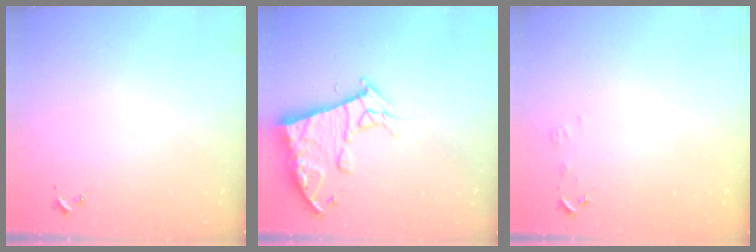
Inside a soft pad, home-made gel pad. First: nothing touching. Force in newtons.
{"total": 14.1, "press": 14.0, "slide": 1.5}
{"total": 4.2, "press": 4.2, "slide": 0.5}